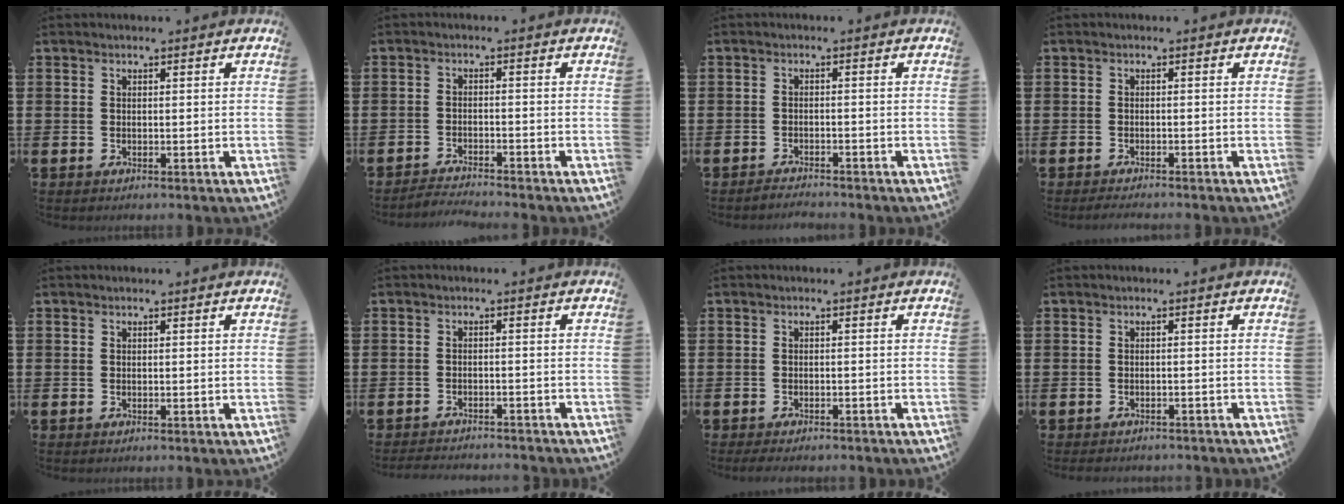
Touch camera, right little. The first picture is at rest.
{"total": 2.1, "force": [-2.1, -0.2, 0.1], "torque": [-0.004, 0.003, -0.044]}
{"total": 1.5, "force": [-1.5, -0.1, 0.0], "torque": [-0.003, 0.003, -0.032]}
{"total": 0.9, "force": [-0.8, 0.0, 0.3], "torque": [-0.006, -0.003, -0.016]}
{"total": 0.0}
{"total": 1.8, "force": [-1.8, -0.1, 0.0], "torque": [-0.003, 0.003, -0.037]}
{"total": 1.1, "force": [-1.0, 0.1, 0.4], "torque": [-0.009, -0.001, -0.019]}
{"total": 1.0, "force": [-0.9, 0.1, 0.0], "torque": [-0.003, 0.000, -0.020]}